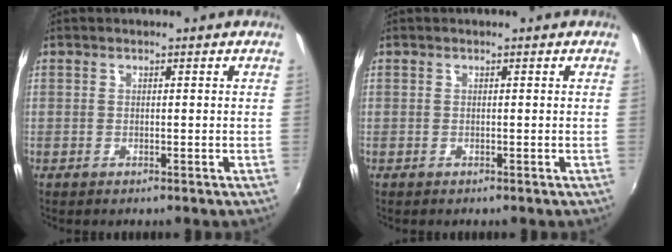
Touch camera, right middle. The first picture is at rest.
{"total": 0.0}